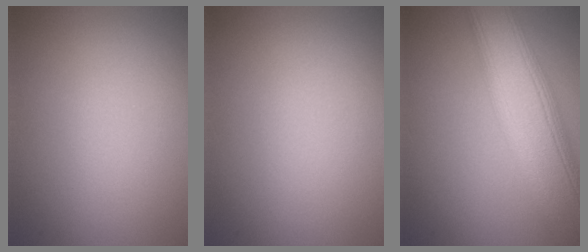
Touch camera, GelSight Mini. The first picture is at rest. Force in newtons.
{"total": 0.0}
{"total": 11.5, "press": 11.5, "slide": 0.9}